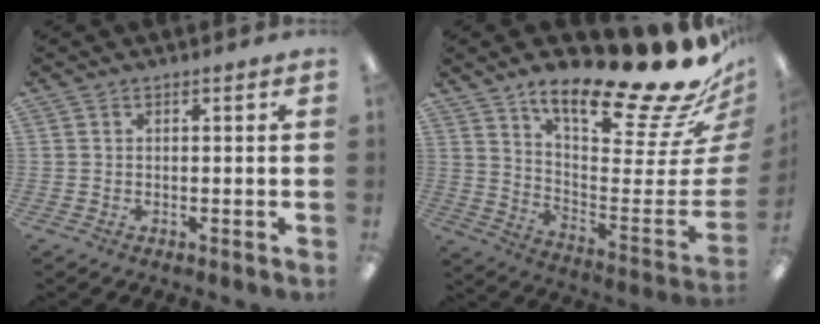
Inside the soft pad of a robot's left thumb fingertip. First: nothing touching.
{"total": 23.5, "force": [17.1, 4.6, 15.5], "torque": [-0.205, -0.142, 0.266]}